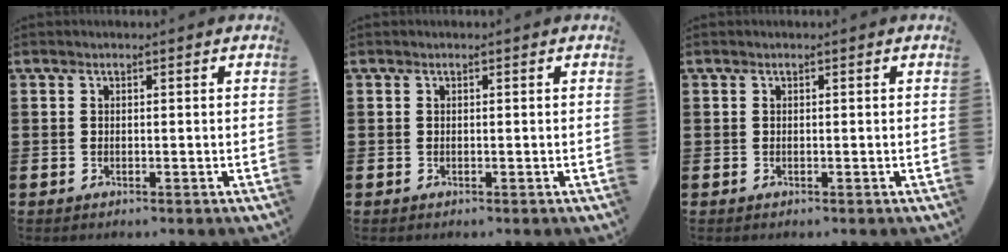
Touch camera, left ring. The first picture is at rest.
{"total": 0.0}
{"total": 0.0}